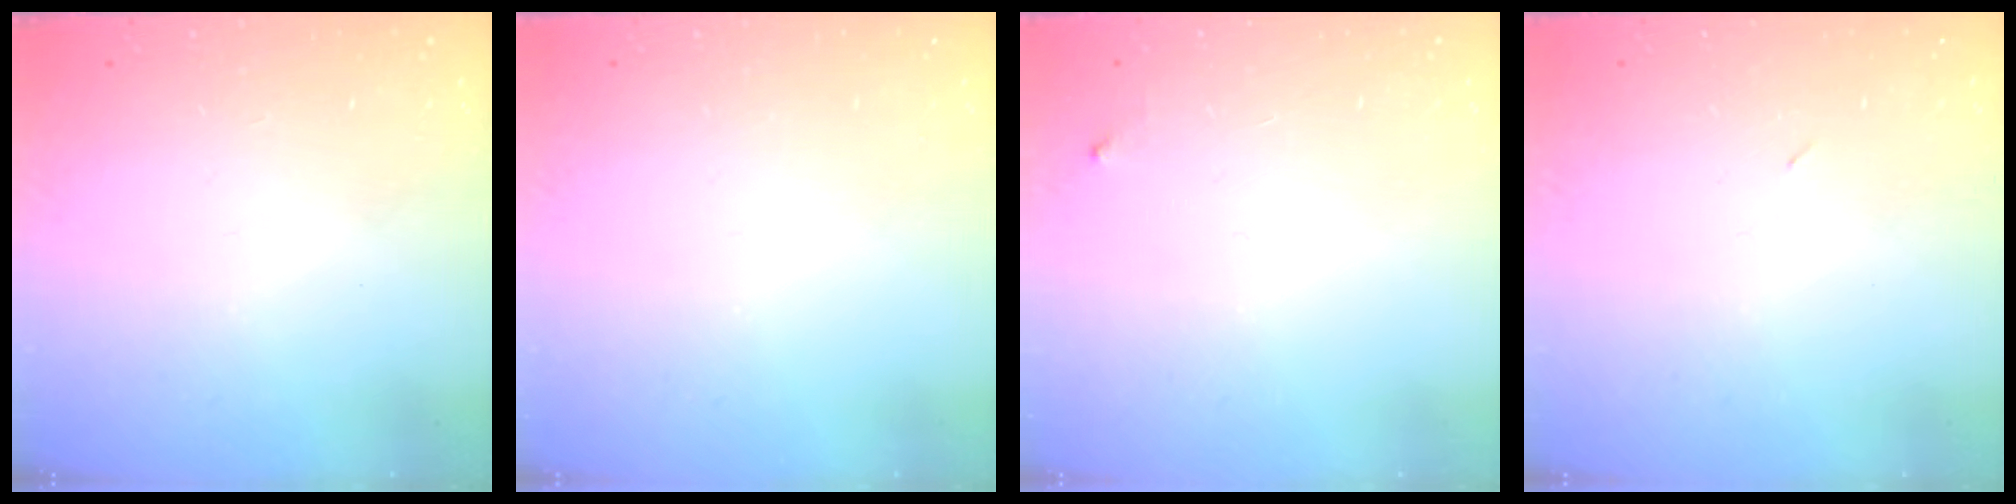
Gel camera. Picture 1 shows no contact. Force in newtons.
{"total": 0.0}
{"total": 3.6, "press": 3.6, "slide": 0.4}
{"total": 2.4, "press": 2.3, "slide": 0.8}